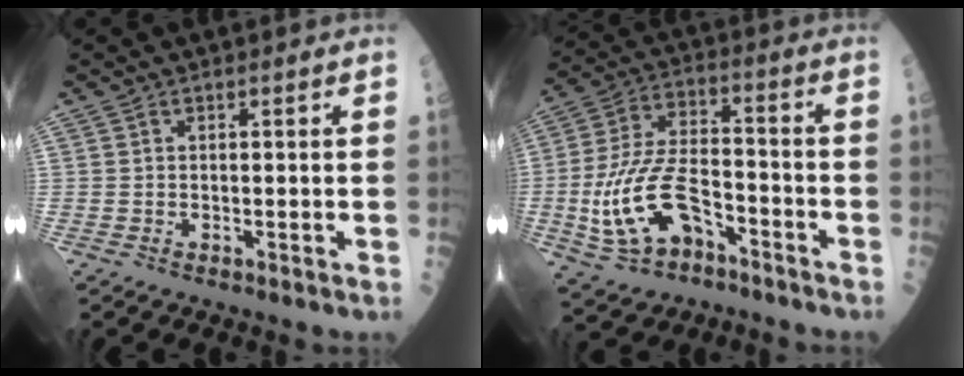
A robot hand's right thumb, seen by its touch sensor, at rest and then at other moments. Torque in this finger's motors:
{"motor_torque": [1.49, 1.33, 1.25, -0.52, 0.40]}